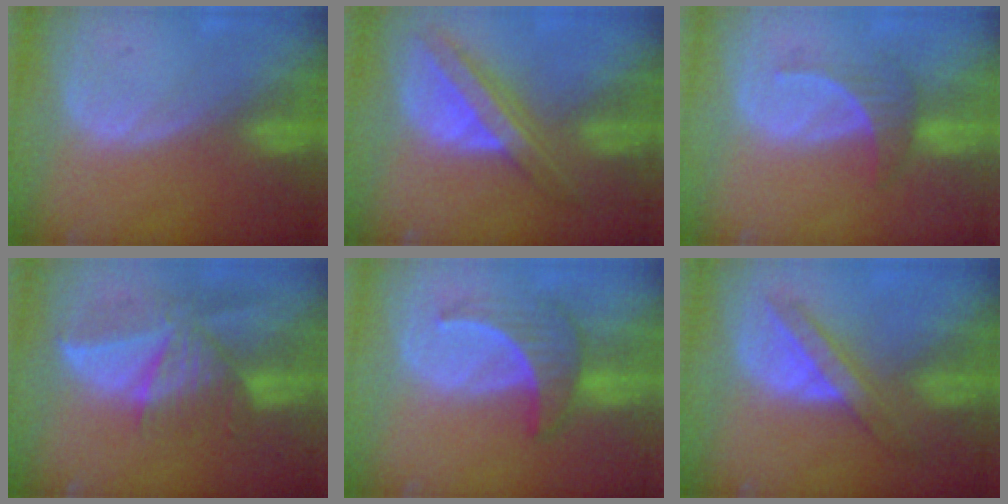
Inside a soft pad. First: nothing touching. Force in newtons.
{"total": 8.2, "press": 6.9, "slide": 4.5}
{"total": 3.8, "press": 3.8, "slide": 0.8}
{"total": 9.2, "press": 8.3, "slide": 4.0}
{"total": 6.3, "press": 6.0, "slide": 1.8}
{"total": 6.0, "press": 5.8, "slide": 1.3}